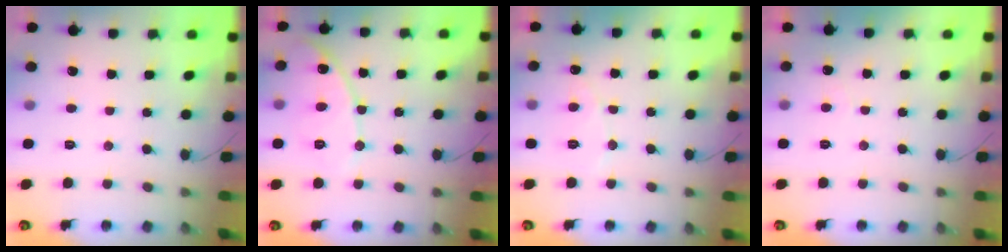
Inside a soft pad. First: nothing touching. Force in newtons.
{"total": 11.3, "press": 11.3, "slide": 0.9}
{"total": 5.7, "press": 5.7, "slide": 0.4}
{"total": 1.8, "press": 1.8, "slide": 0.1}